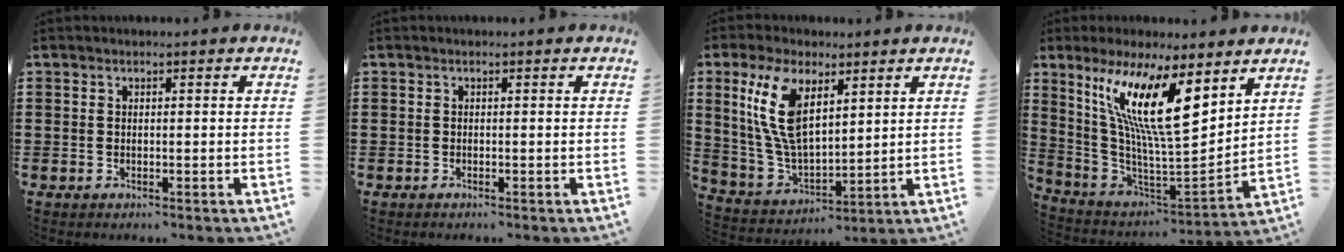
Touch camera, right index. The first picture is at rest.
{"total": 0.0}
{"total": 11.9, "force": [5.1, 5.4, 9.3], "torque": [-0.215, -0.005, 0.092]}
{"total": 15.7, "force": [7.6, 3.3, 13.3], "torque": [-0.287, -0.032, 0.127]}